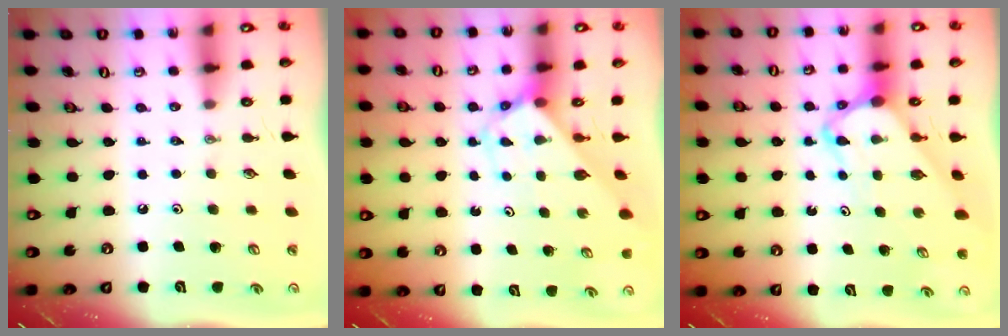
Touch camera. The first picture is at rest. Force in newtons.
{"total": 2.8, "press": 2.8, "slide": 0.1}
{"total": 4.3, "press": 4.3, "slide": 0.5}